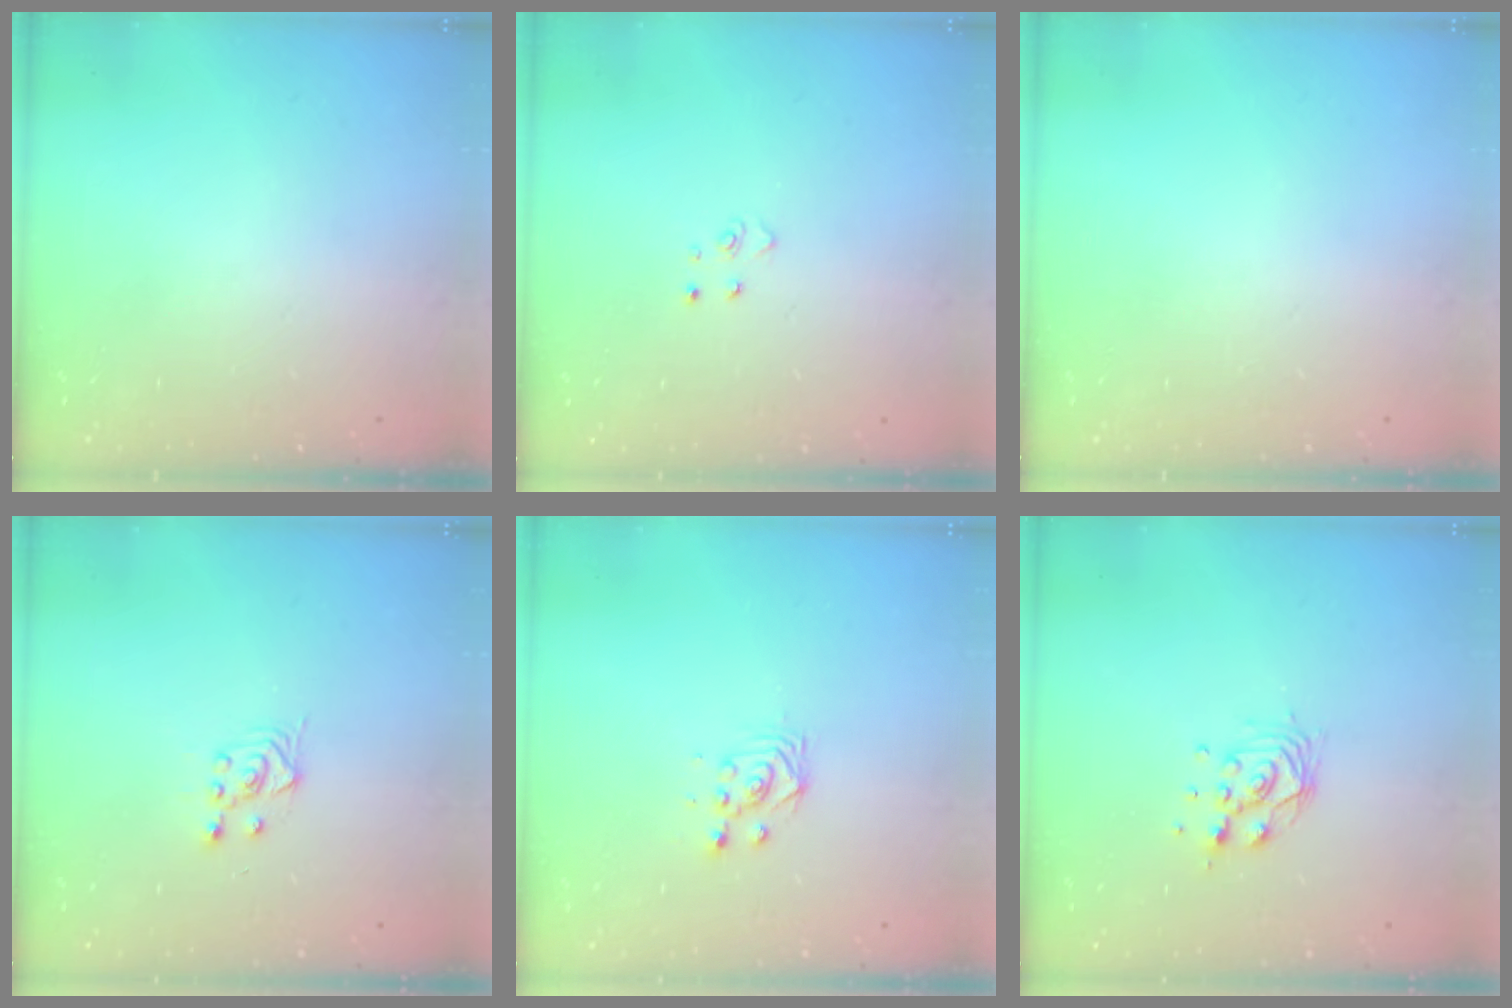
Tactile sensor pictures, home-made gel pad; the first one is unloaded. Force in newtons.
{"total": 2.6, "press": 2.6, "slide": 0.3}
{"total": 0.0}
{"total": 3.3, "press": 2.9, "slide": 1.5}
{"total": 2.9, "press": 2.9, "slide": 0.4}
{"total": 9.4, "press": 9.2, "slide": 1.9}